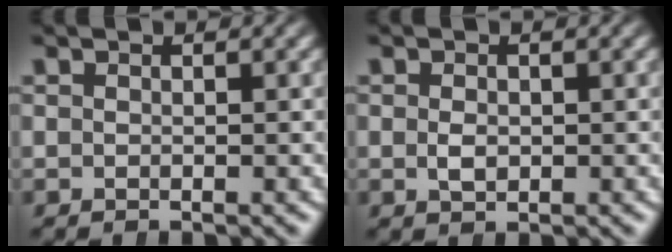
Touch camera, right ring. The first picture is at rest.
{"total": 0.6, "force": [-0.1, 0.3, 0.5], "torque": [-0.014, -0.011, 0.004]}